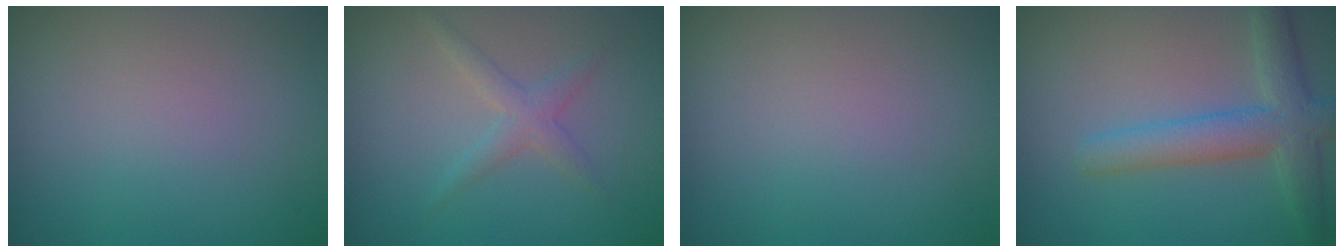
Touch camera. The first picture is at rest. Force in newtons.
{"total": 1.8, "press": 1.8, "slide": 0.1}
{"total": 0.0}
{"total": 4.7, "press": 4.7, "slide": 0.4}